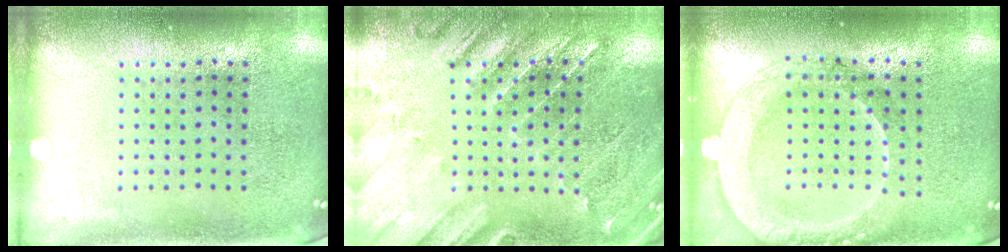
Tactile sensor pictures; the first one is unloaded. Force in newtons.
{"total": 0.6, "press": 0.5, "slide": 0.4}
{"total": 2.0, "press": 1.8, "slide": 0.9}